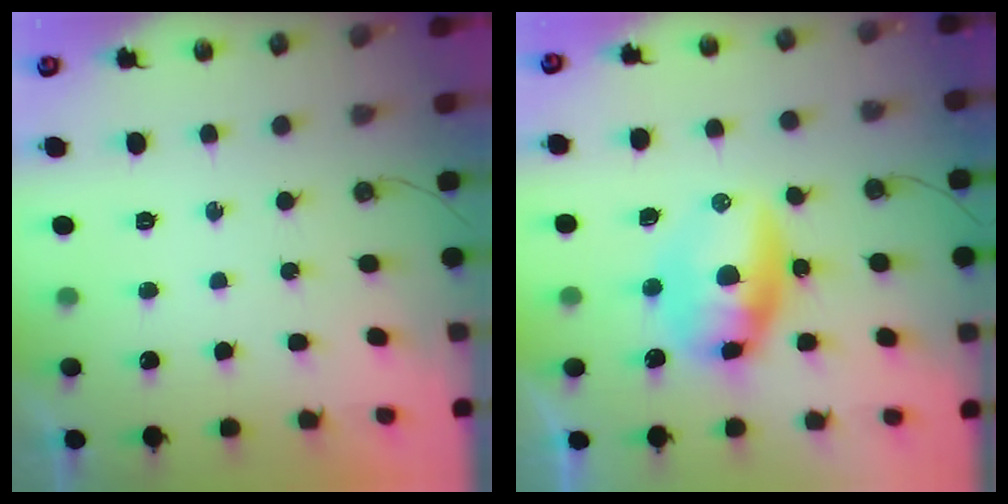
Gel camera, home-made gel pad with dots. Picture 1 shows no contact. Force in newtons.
{"total": 10.5, "press": 10.5, "slide": 0.9}